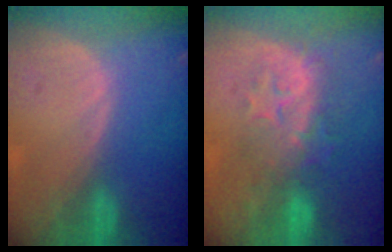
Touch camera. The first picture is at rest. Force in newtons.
{"total": 8.1, "press": 7.9, "slide": 1.7}